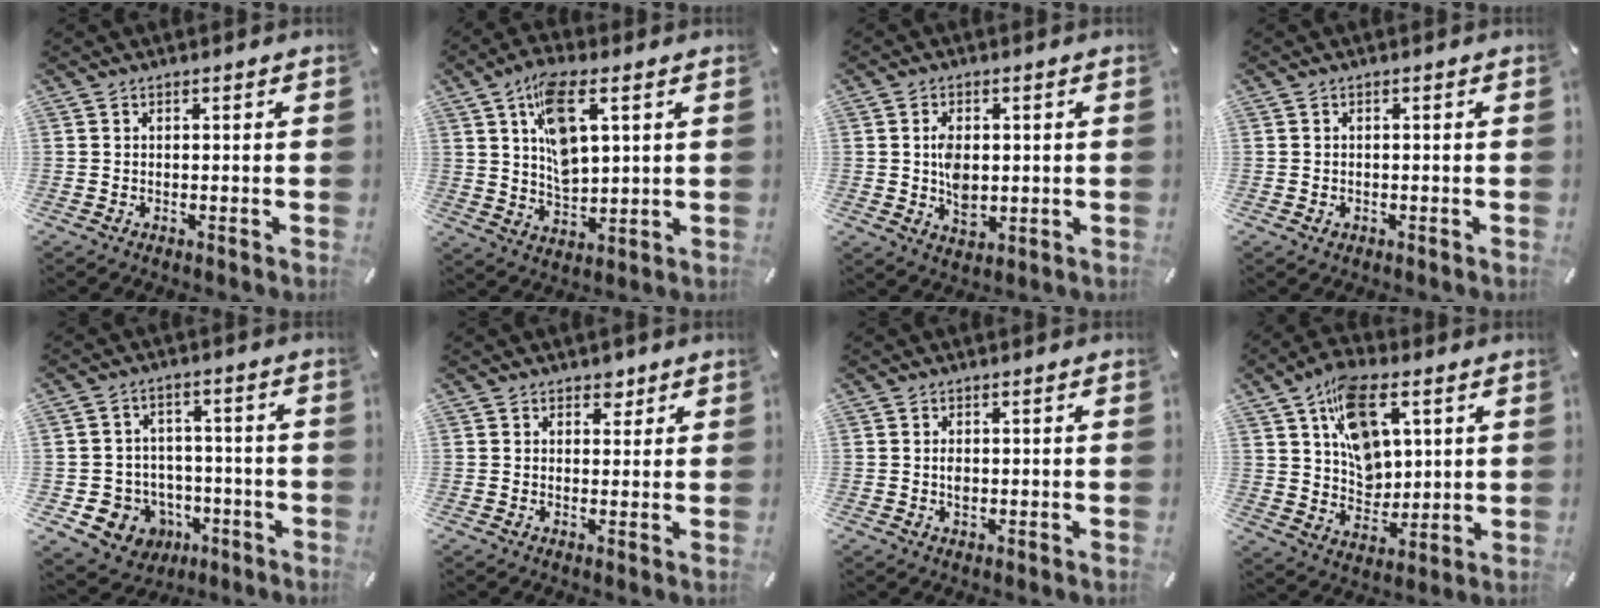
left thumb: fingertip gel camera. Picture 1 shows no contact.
{"total": 11.4, "force": [4.5, 5.8, 8.7], "torque": [-0.159, -0.004, 0.080]}
{"total": 7.0, "force": [0.3, 4.8, 5.1], "torque": [-0.087, -0.002, 0.003]}
{"total": 1.1, "force": [-0.3, 1.0, 0.5], "torque": [-0.009, 0.004, -0.007]}
{"total": 9.7, "force": [-3.0, 9.0, 2.0], "torque": [-0.038, 0.027, -0.042]}
{"total": 3.2, "force": [1.7, 2.4, 1.1], "torque": [0.006, -0.007, 0.024]}
{"total": 2.1, "force": [-0.1, 1.3, 1.6], "torque": [-0.033, 0.001, -0.003]}
{"total": 14.0, "force": [6.0, 9.6, 8.2], "torque": [-0.141, -0.014, 0.115]}